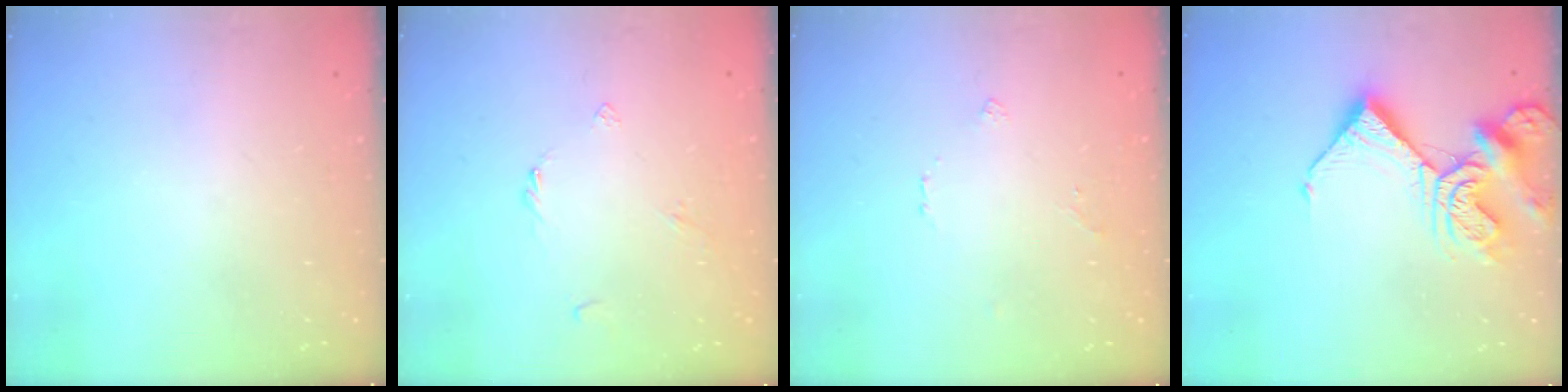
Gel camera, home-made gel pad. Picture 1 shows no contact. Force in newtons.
{"total": 2.4, "press": 2.4, "slide": 0.5}
{"total": 1.5, "press": 1.4, "slide": 0.2}
{"total": 13.0, "press": 12.9, "slide": 1.7}